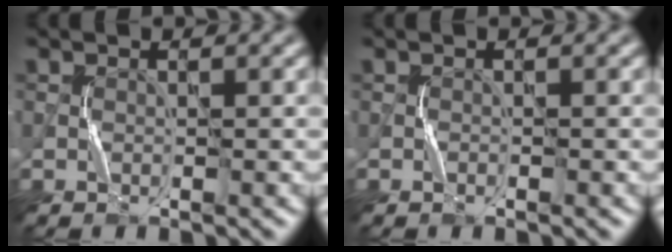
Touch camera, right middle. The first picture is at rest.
{"total": 0.0}